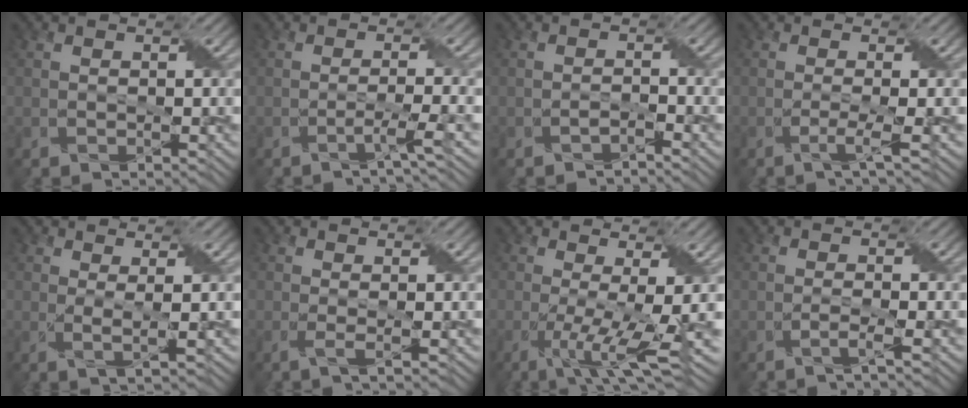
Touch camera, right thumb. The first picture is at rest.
{"total": 2.7, "force": [-1.4, 0.1, 2.3], "torque": [-0.038, 0.008, -0.039]}
{"total": 1.2, "force": [-1.1, 0.2, 0.3], "torque": [-0.006, 0.000, -0.026]}
{"total": 2.2, "force": [-0.7, 0.3, 2.0], "torque": [-0.033, 0.001, -0.025]}
{"total": 2.1, "force": [0.8, 0.3, 1.9], "torque": [-0.043, 0.000, 0.008]}
{"total": 1.6, "force": [-0.1, 0.4, 1.6], "torque": [-0.030, -0.001, -0.008]}
{"total": 8.3, "force": [-1.9, 1.7, 7.9], "torque": [-0.131, -0.006, -0.025]}
{"total": 1.5, "force": [-0.8, 0.2, 1.3], "torque": [-0.018, 0.001, -0.027]}